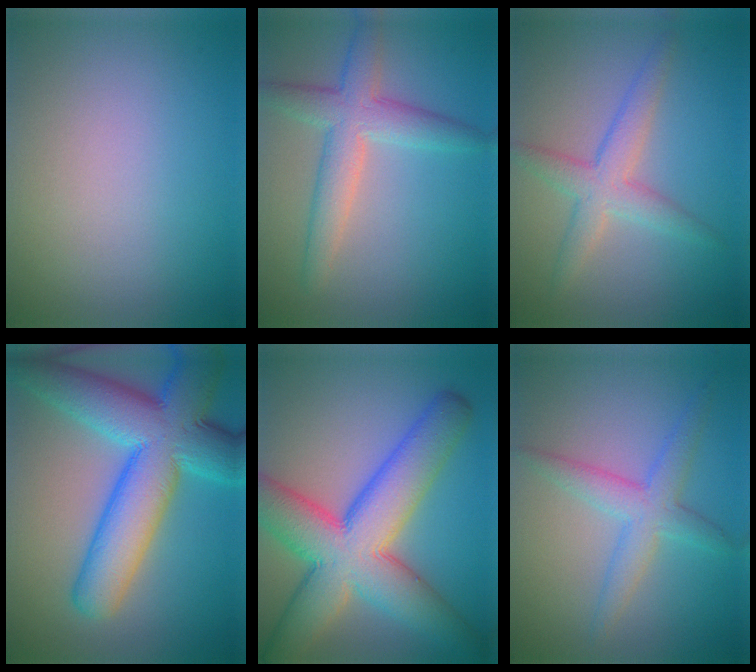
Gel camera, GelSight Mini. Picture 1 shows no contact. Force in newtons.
{"total": 4.7, "press": 4.7, "slide": 0.4}
{"total": 3.5, "press": 3.5, "slide": 0.2}
{"total": 11.7, "press": 11.7, "slide": 0.2}
{"total": 11.7, "press": 11.7, "slide": 0.5}
{"total": 3.5, "press": 3.5, "slide": 0.1}